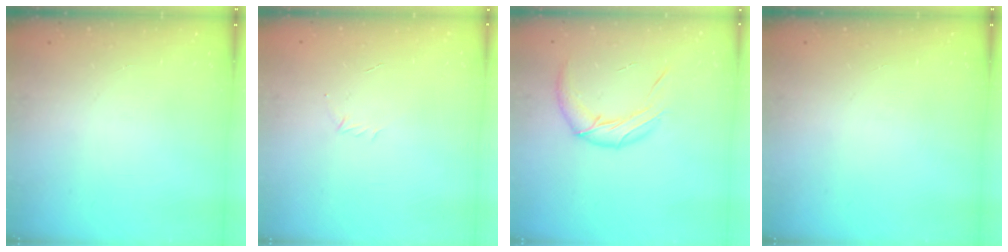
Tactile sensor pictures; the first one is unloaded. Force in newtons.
{"total": 2.9, "press": 2.8, "slide": 0.7}
{"total": 11.2, "press": 10.9, "slide": 2.4}
{"total": 0.0}